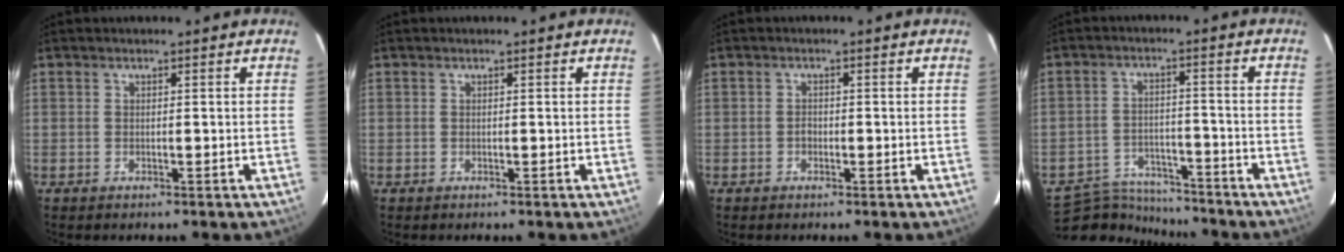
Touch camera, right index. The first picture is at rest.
{"total": 0.0}
{"total": 0.9, "force": [-0.5, 0.7, 0.3], "torque": [-0.005, 0.002, -0.009]}
{"total": 11.4, "force": [-10.7, 3.4, 2.4], "torque": [-0.075, 0.006, -0.167]}